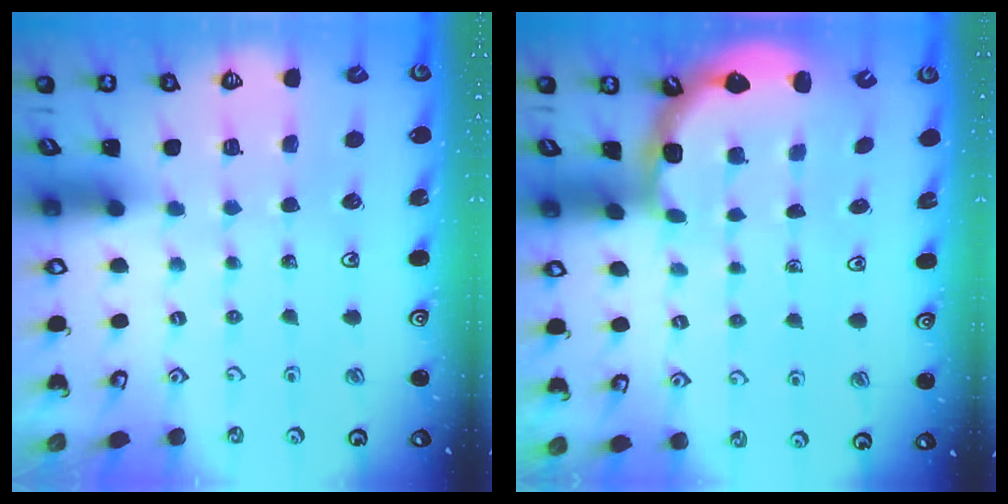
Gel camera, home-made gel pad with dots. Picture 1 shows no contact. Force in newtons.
{"total": 2.5, "press": 2.1, "slide": 1.3}